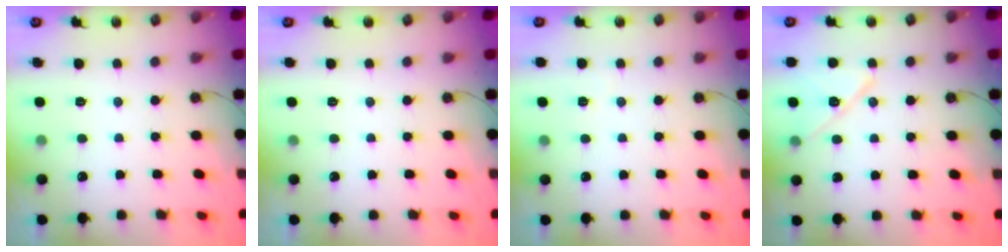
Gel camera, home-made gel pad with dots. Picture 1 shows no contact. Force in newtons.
{"total": 0.0}
{"total": 1.5, "press": 1.5, "slide": 0.2}
{"total": 11.2, "press": 10.3, "slide": 4.5}